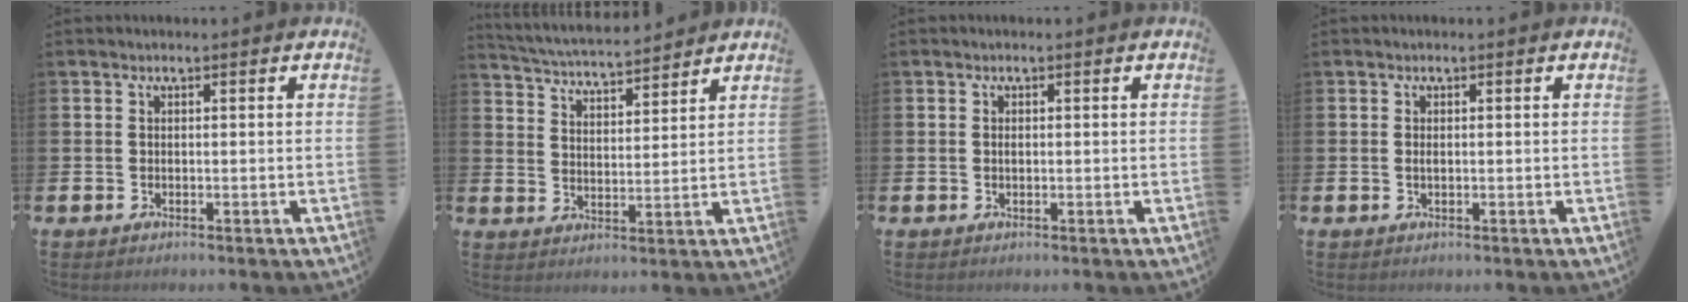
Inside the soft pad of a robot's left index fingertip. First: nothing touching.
{"total": 4.9, "force": [4.9, 0.6, 0.7], "torque": [-0.037, -0.032, 0.085]}
{"total": 0.5, "force": [0.0, 0.2, 0.5], "torque": [-0.009, 0.001, -0.001]}
{"total": 0.6, "force": [0.0, 0.2, 0.6], "torque": [-0.010, 0.001, -0.001]}